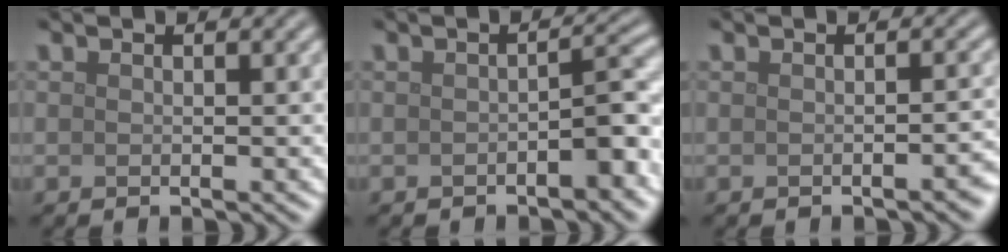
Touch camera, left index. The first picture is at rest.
{"total": 2.6, "force": [-1.2, 0.6, 2.2], "torque": [-0.034, 0.007, -0.018]}
{"total": 1.4, "force": [-0.9, 0.3, 1.0], "torque": [-0.012, 0.000, -0.011]}